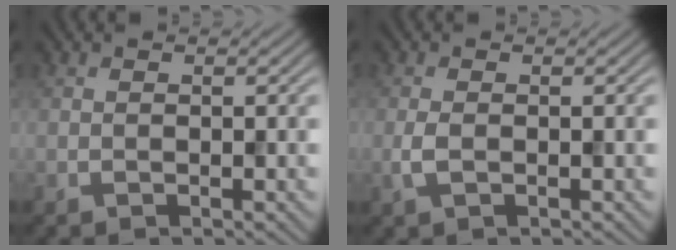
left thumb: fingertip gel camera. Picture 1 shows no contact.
{"total": 1.8, "force": [-0.4, 0.8, 1.5], "torque": [-0.041, 0.000, -0.009]}